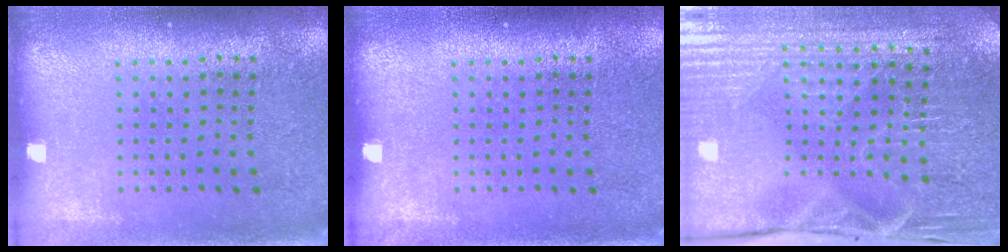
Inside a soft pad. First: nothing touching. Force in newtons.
{"total": 0.0}
{"total": 4.2, "press": 4.1, "slide": 0.8}